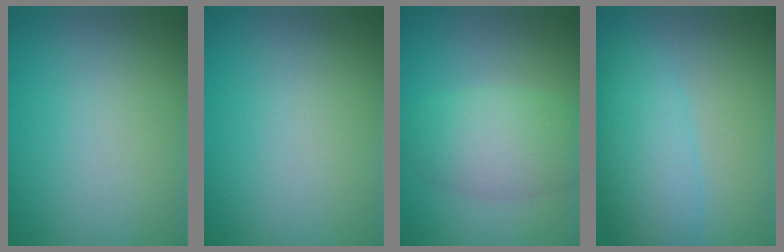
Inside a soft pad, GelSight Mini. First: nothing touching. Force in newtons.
{"total": 0.0}
{"total": 4.4, "press": 4.4, "slide": 0.2}
{"total": 6.9, "press": 6.9, "slide": 0.2}